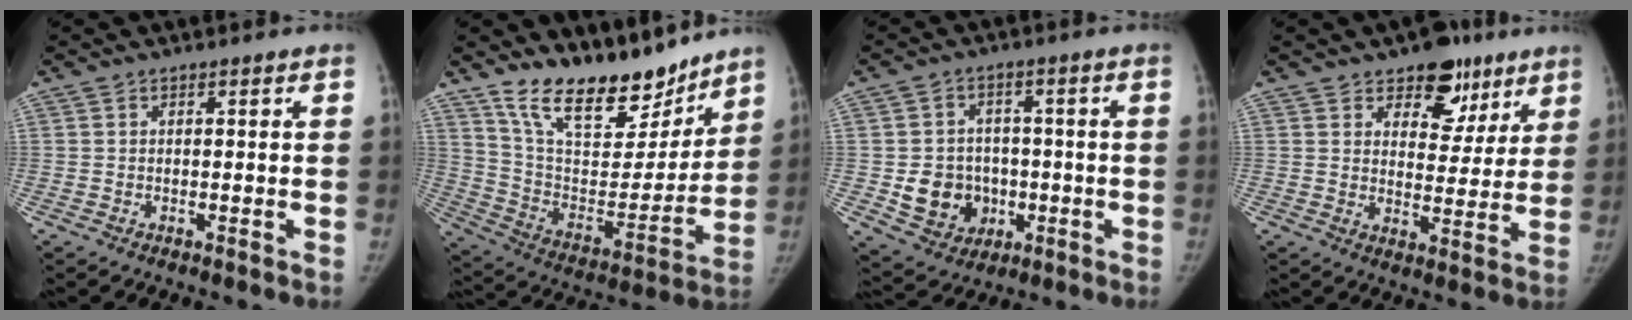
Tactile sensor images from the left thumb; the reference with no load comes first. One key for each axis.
{"total": 21.2, "fx": 16.9, "fy": 8.4, "fz": 9.7, "tx": -0.108, "ty": -0.101, "tz": 0.288}
{"total": 9.9, "fx": -1.8, "fy": 8.8, "fz": 4.3, "tx": -0.031, "ty": 0.007, "tz": -0.016}
{"total": 10.9, "fx": 6.9, "fy": 6.8, "fz": 5.1, "tx": -0.015, "ty": -0.032, "tz": 0.098}